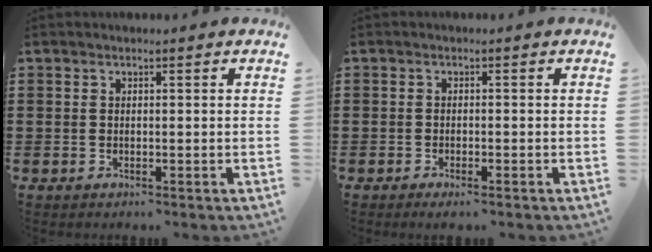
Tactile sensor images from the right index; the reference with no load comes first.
{"total": 1.0, "force": [-0.9, 0.1, 0.6], "torque": [-0.012, -0.004, -0.015]}